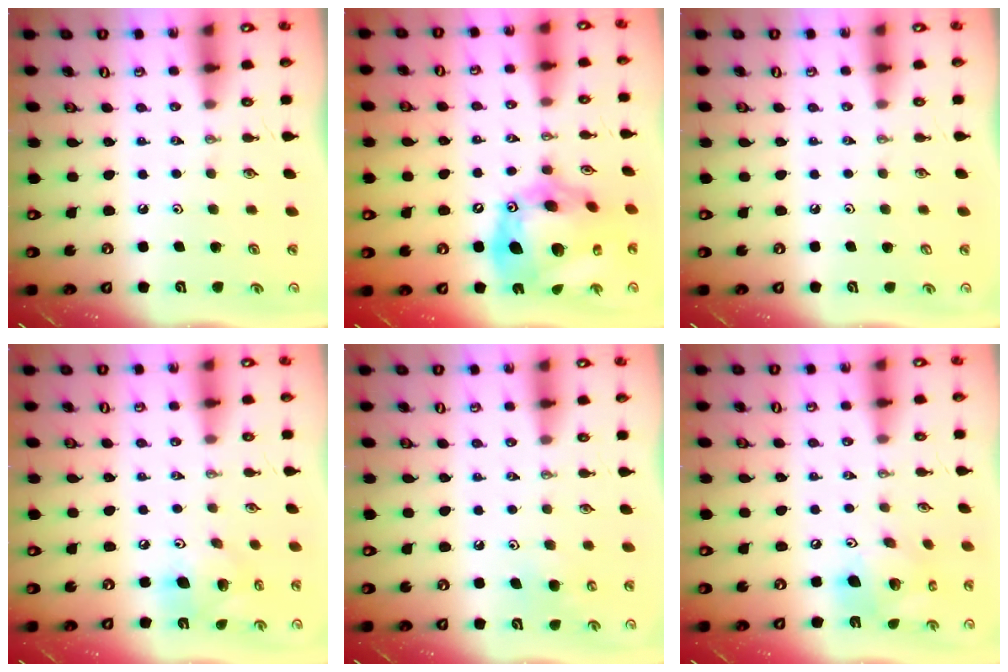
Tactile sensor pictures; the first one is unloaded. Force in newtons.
{"total": 24.0, "press": 23.8, "slide": 2.6}
{"total": 1.0, "press": 0.2, "slide": 1.0}
{"total": 11.9, "press": 11.6, "slide": 2.6}
{"total": 6.3, "press": 6.2, "slide": 0.6}
{"total": 14.7, "press": 14.5, "slide": 2.4}